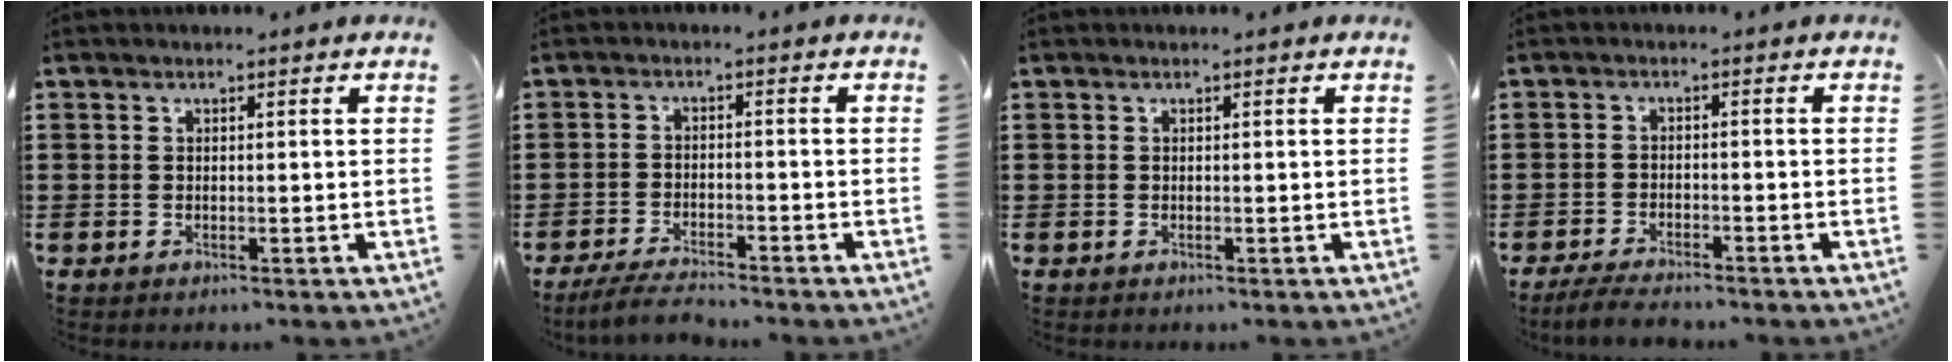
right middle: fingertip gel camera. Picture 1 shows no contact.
{"total": 3.9, "force": [-3.6, 0.4, 1.5], "torque": [-0.038, -0.006, -0.073]}
{"total": 0.0}
{"total": 3.3, "force": [-3.2, 0.4, 1.0], "torque": [-0.030, -0.005, -0.068]}